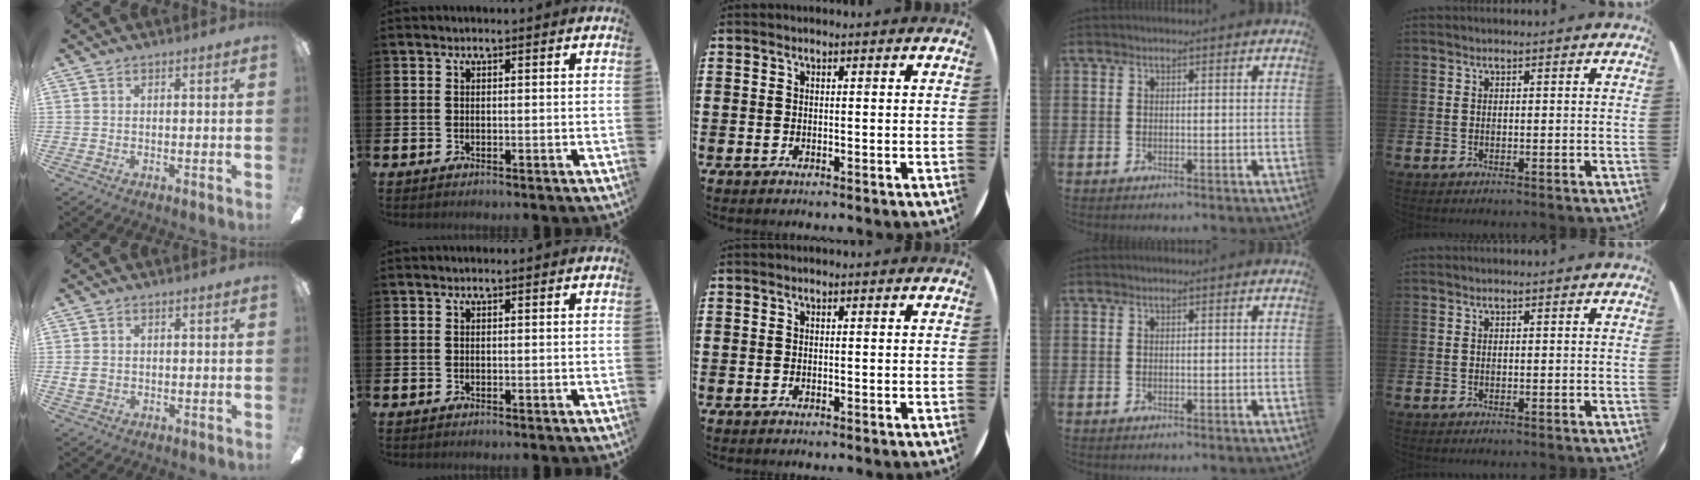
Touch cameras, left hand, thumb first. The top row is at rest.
{"thumb": {"total": 3.1, "force": [-0.1, 2.4, 1.9], "torque": [-0.041, 0.006, -0.004]}}